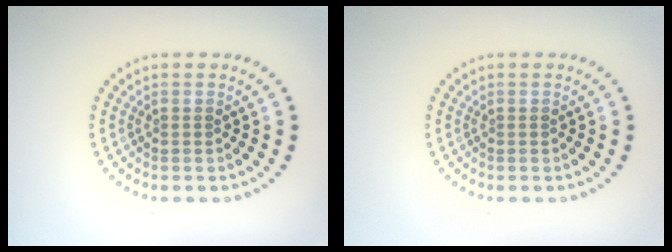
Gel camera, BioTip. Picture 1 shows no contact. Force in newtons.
{"total": 0.0}